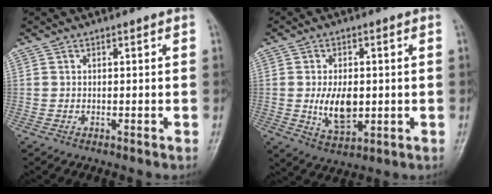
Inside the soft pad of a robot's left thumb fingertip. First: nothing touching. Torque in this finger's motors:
{"motor_torque": [0.49, 1.61, 0.73, 0.03, 0.08]}